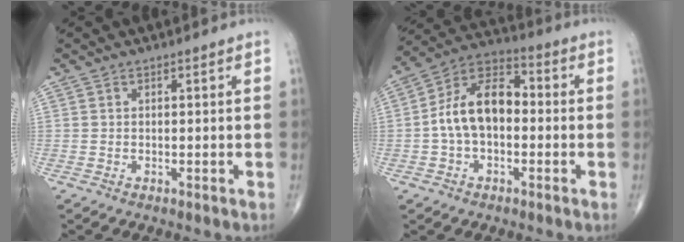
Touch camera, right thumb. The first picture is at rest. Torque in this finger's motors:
{"motor_torque": [1.83, 1.81, 0.67, -0.27, 0.11]}